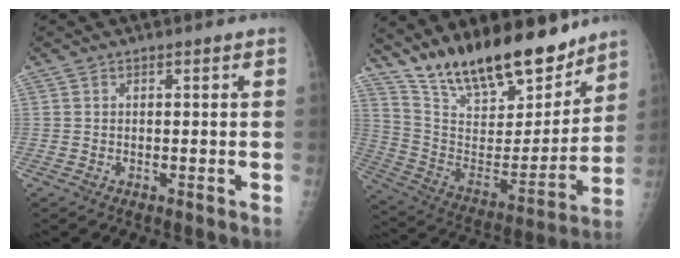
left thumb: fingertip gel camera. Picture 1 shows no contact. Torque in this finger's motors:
{"motor_torque": [0.30, 0.20, 1.42, -1.35, 0.12]}